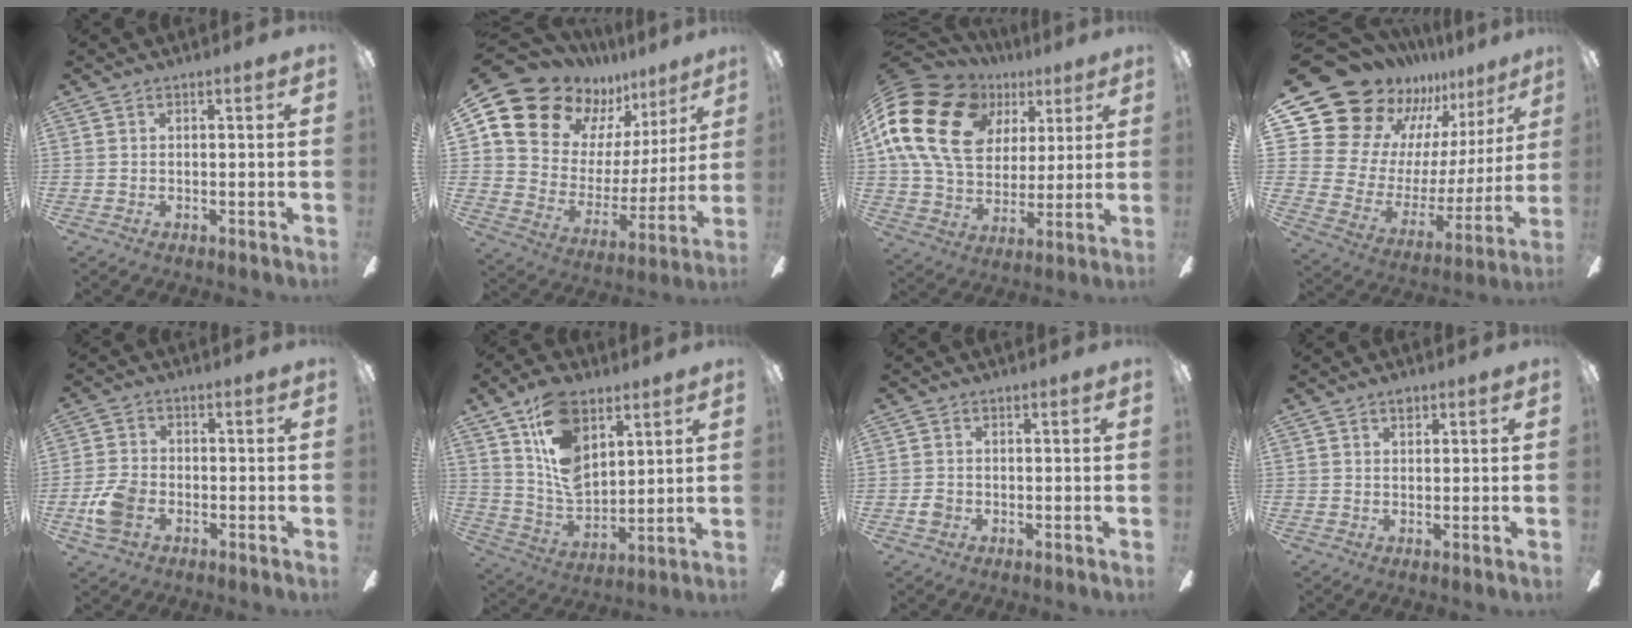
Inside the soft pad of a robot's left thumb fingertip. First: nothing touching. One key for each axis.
{"total": 16.6, "fx": 12.9, "fy": 9.6, "fz": 4.1, "tx": -0.100, "ty": -0.103, "tz": 0.248}
{"total": 23.5, "fx": 8.5, "fy": 17.3, "fz": 13.3, "tx": -0.275, "ty": -0.020, "tz": 0.156}
{"total": 20.6, "fx": 16.5, "fy": 10.7, "fz": 6.3, "tx": -0.140, "ty": -0.134, "tz": 0.325}
{"total": 7.7, "fx": -2.7, "fy": 5.5, "fz": 4.6, "tx": -0.090, "ty": 0.013, "tz": -0.049}
{"total": 15.6, "fx": 8.1, "fy": 9.2, "fz": 9.7, "tx": -0.199, "ty": -0.030, "tz": 0.151}
{"total": 1.9, "fx": -0.5, "fy": 1.7, "fz": 0.7, "tx": -0.004, "ty": 0.002, "tz": -0.012}
{"total": 1.7, "fx": 1.2, "fy": 1.0, "fz": 0.9, "tx": -0.003, "ty": -0.005, "tz": 0.017}